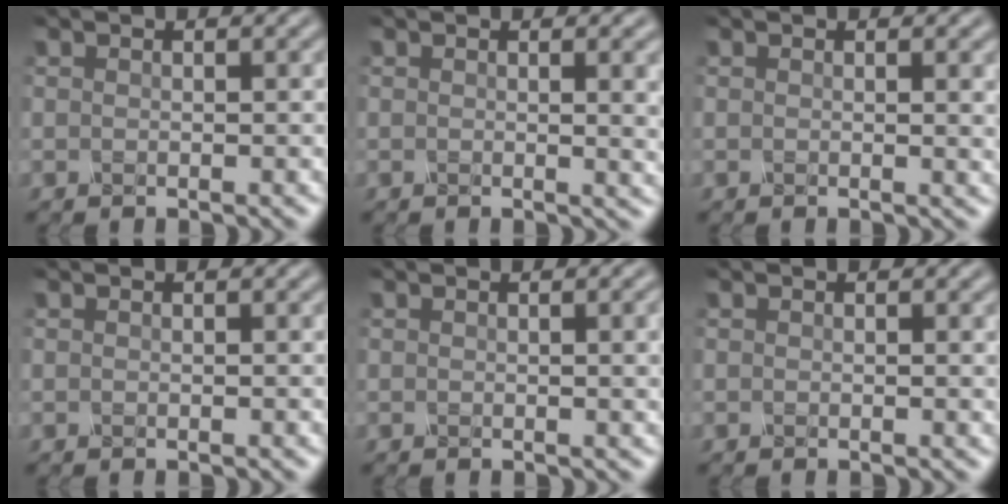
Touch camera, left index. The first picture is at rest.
{"total": 3.6, "force": [0.5, 1.2, 3.4], "torque": [-0.026, 0.003, 0.004]}
{"total": 1.9, "force": [0.3, 0.6, 1.8], "torque": [-0.013, 0.000, 0.000]}
{"total": 0.0}
{"total": 2.4, "force": [0.2, 0.7, 2.3], "torque": [-0.020, 0.004, -0.001]}
{"total": 0.8, "force": [0.0, 0.2, 0.7], "torque": [-0.005, 0.000, -0.003]}